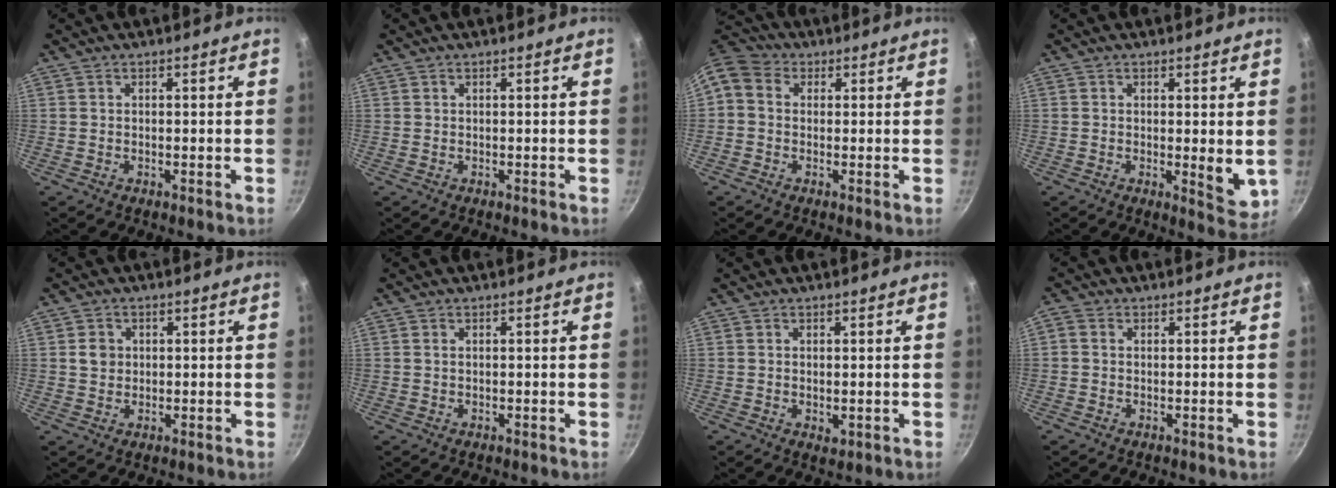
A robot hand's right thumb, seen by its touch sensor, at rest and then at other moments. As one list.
[{"total": 0.0}, {"total": 6.6, "force": [0.7, 5.4, 3.7], "torque": [-0.071, 0.022, -0.006]}, {"total": 5.2, "force": [0.2, 1.7, 5.0], "torque": [-0.069, -0.021, 0.003]}, {"total": 2.9, "force": [0.4, 2.6, 1.3], "torque": [-0.009, 0.004, 0.005]}, {"total": 0.5, "force": [0.1, 0.3, 0.4], "torque": [-0.007, 0.001, 0.001]}, {"total": 1.7, "force": [0.0, 1.0, 1.4], "torque": [-0.021, -0.005, 0.001]}, {"total": 1.5, "force": [-0.1, 1.2, 1.0], "torque": [-0.027, 0.007, -0.008]}]